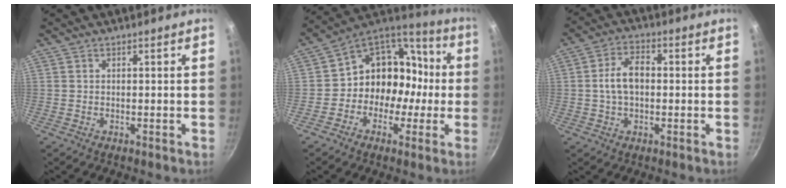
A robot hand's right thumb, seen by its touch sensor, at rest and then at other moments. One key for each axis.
{"total": 14.8, "fx": -2.2, "fy": 12.8, "fz": 7.1, "tx": -0.043, "ty": 0.066, "tz": -0.044}
{"total": 7.2, "fx": 0.1, "fy": 4.5, "fz": 5.6, "tx": -0.094, "ty": 0.021, "tz": -0.005}